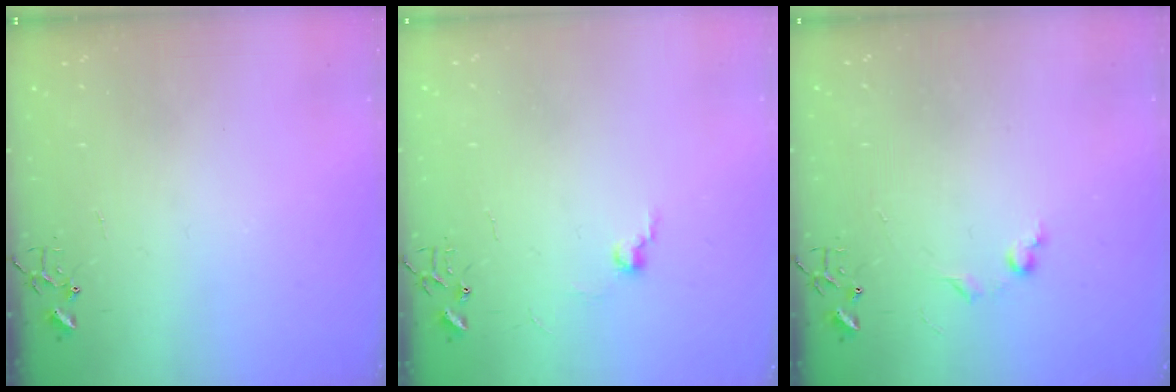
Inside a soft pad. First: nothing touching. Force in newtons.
{"total": 5.9, "press": 5.8, "slide": 0.7}
{"total": 6.2, "press": 6.1, "slide": 0.8}